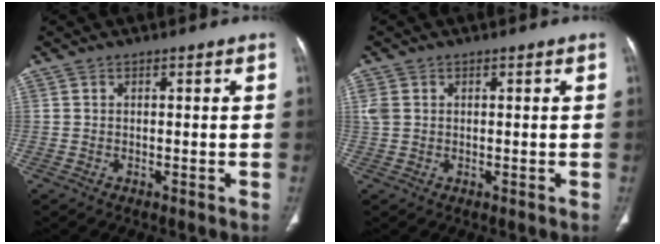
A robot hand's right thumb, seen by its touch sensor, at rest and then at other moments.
{"total": 2.2, "force": [0.5, 1.7, 1.3], "torque": [-0.035, 0.005, 0.014]}